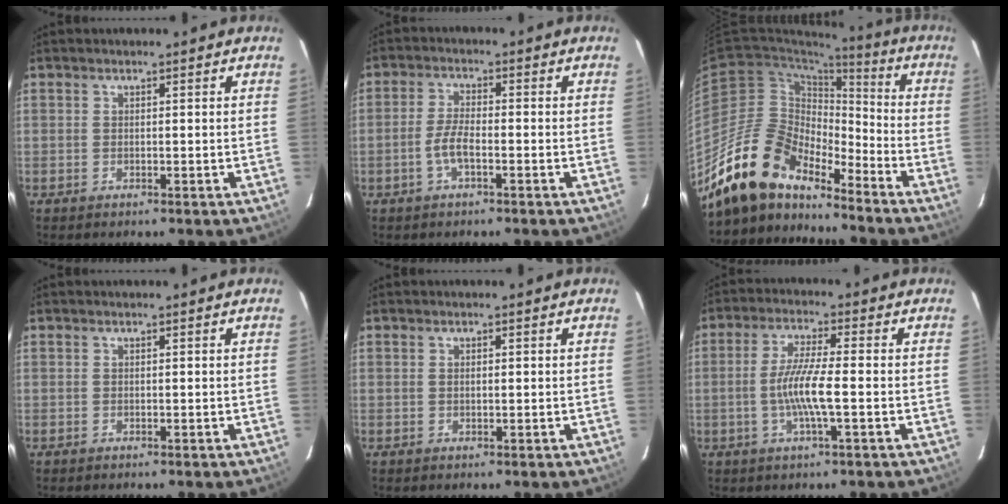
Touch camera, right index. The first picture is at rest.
{"total": 4.2, "force": [-1.9, 1.1, 3.6], "torque": [-0.081, 0.000, -0.037]}
{"total": 16.8, "force": [-14.3, 5.9, 6.4], "torque": [-0.121, 0.009, -0.270]}
{"total": 0.0}
{"total": 0.8, "force": [0.2, 0.4, 0.6], "torque": [-0.012, 0.002, 0.002]}
{"total": 7.3, "force": [-1.6, 0.2, 7.1], "torque": [-0.140, -0.003, -0.033]}